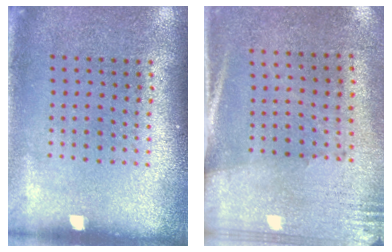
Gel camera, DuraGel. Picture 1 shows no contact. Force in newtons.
{"total": 2.7, "press": 2.4, "slide": 1.3}